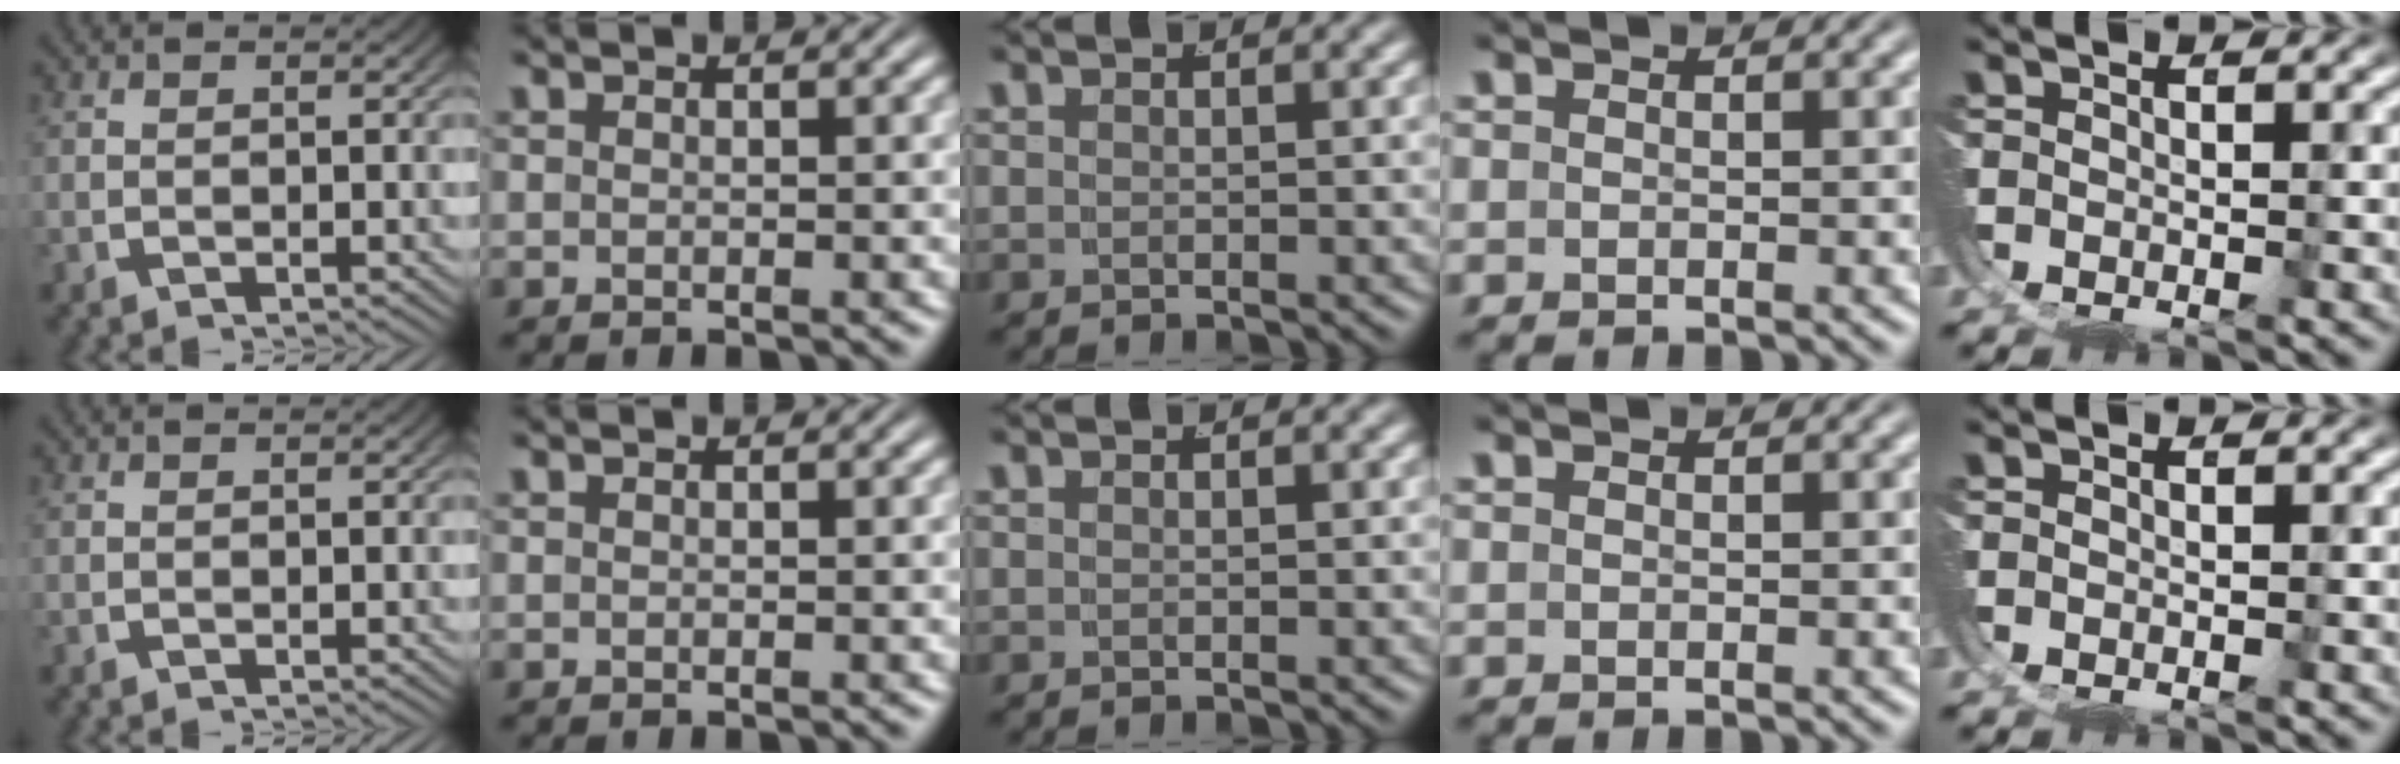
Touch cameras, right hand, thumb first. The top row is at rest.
{}